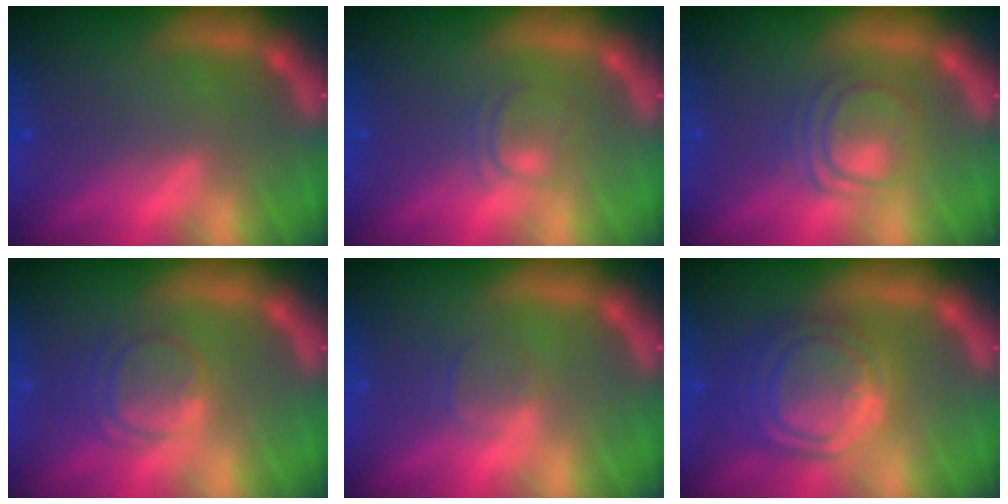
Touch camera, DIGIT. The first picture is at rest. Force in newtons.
{"total": 2.0}
{"total": 4.5}
{"total": 4.0}
{"total": 1.4}
{"total": 9.5}